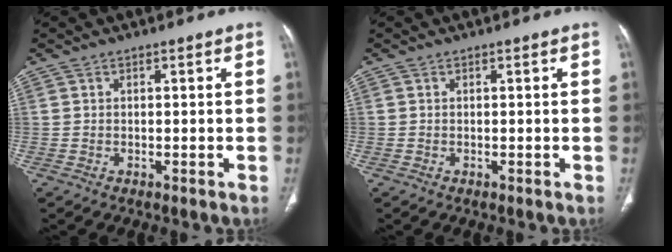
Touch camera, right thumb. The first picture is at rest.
{"total": 0.0}